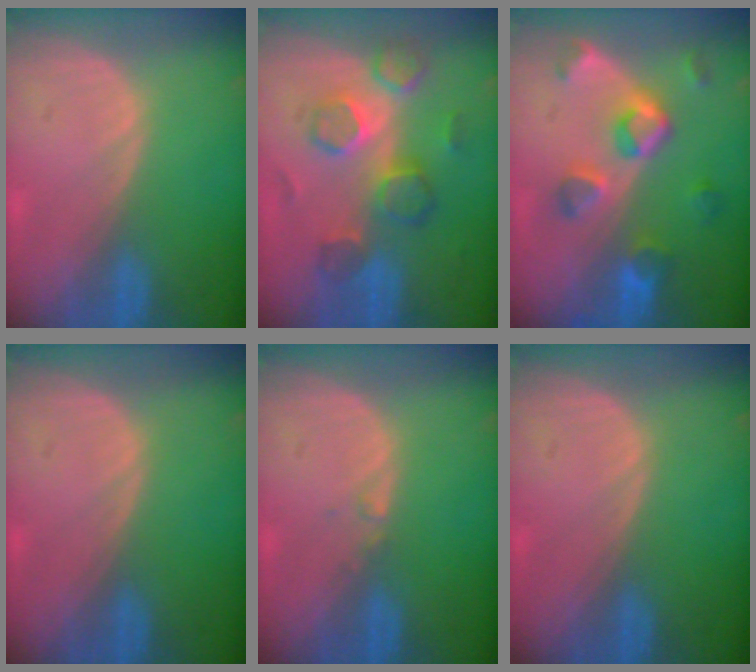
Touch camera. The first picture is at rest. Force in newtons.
{"total": 8.0, "press": 7.8, "slide": 1.8}
{"total": 7.6, "press": 7.2, "slide": 2.5}
{"total": 0.0}
{"total": 0.6, "press": 0.6, "slide": 0.2}
{"total": 0.0}